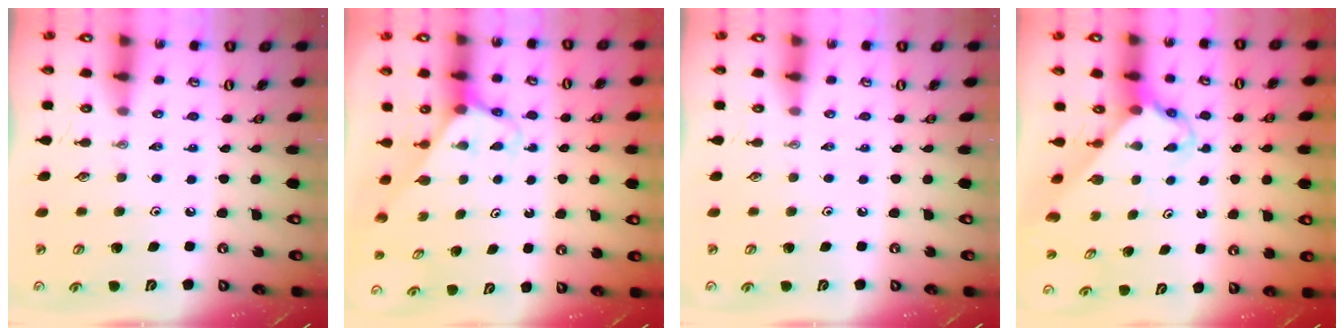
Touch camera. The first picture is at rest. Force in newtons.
{"total": 2.8, "press": 2.8, "slide": 0.3}
{"total": 0.0}
{"total": 2.8, "press": 2.8, "slide": 0.2}